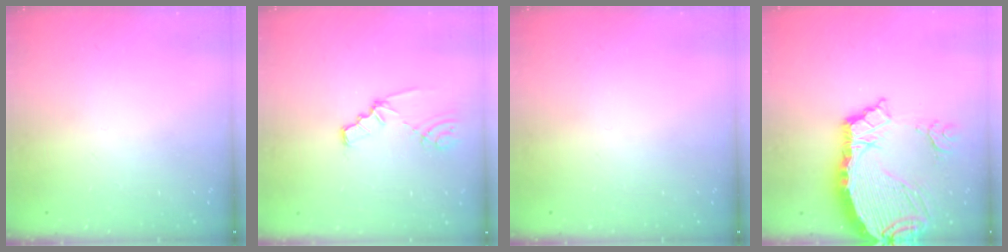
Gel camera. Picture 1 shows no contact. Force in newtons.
{"total": 1.8, "press": 1.7, "slide": 0.3}
{"total": 0.0}
{"total": 11.6, "press": 11.5, "slide": 1.5}